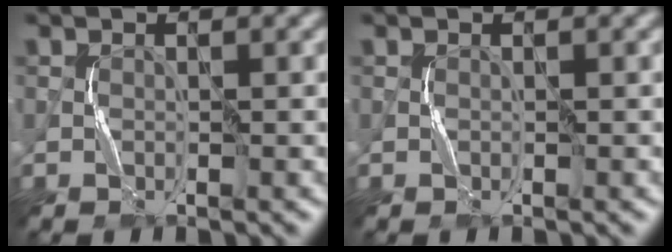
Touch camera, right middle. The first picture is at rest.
{"total": 0.0}